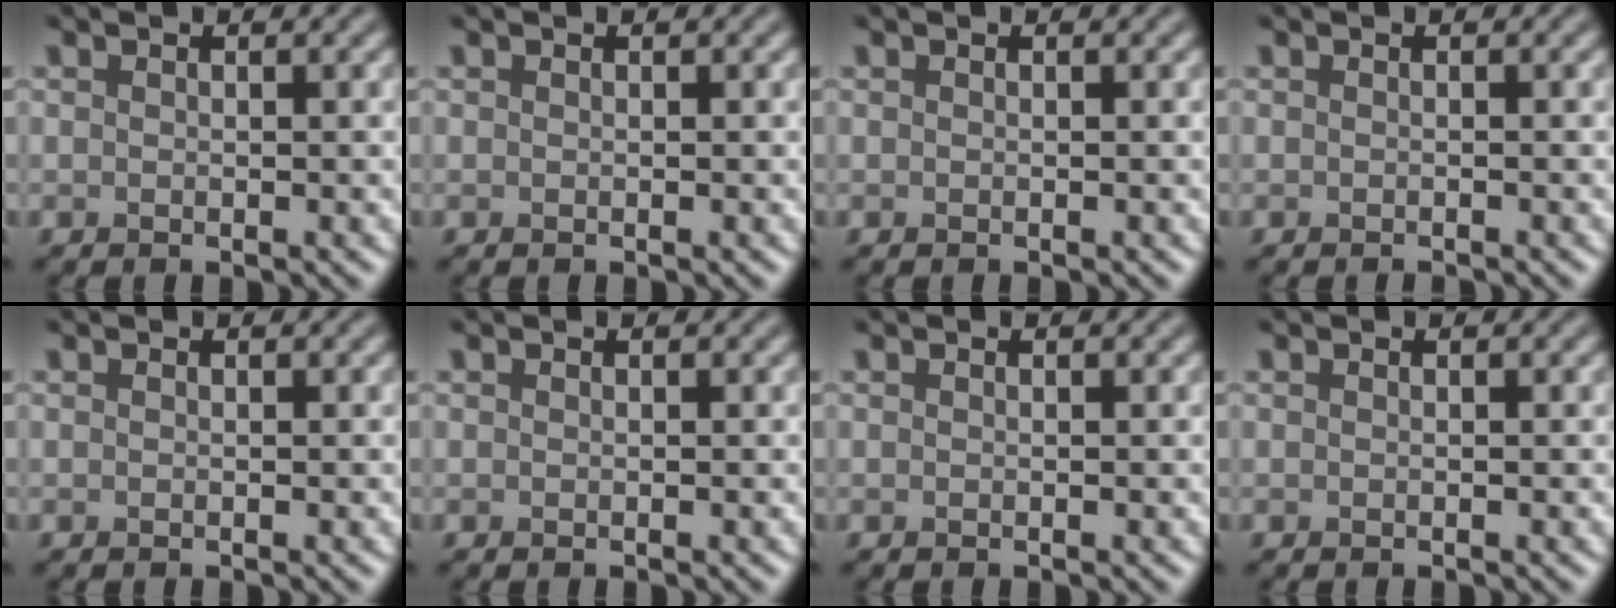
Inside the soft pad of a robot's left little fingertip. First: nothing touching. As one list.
[{"total": 0.0}, {"total": 0.0}, {"total": 0.5, "force": [-0.5, 0.0, 0.1], "torque": [0.000, 0.000, -0.008]}, {"total": 0.0}, {"total": 0.0}, {"total": 0.0}, {"total": 0.0}]